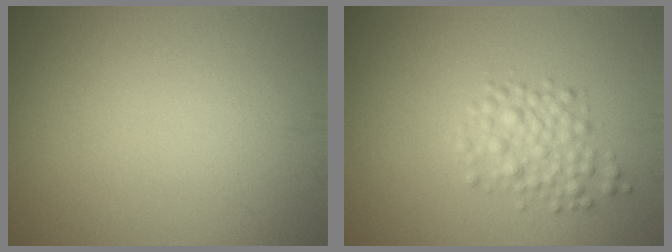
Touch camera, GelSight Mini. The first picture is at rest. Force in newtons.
{"total": 2.6, "press": 2.6, "slide": 0.1}